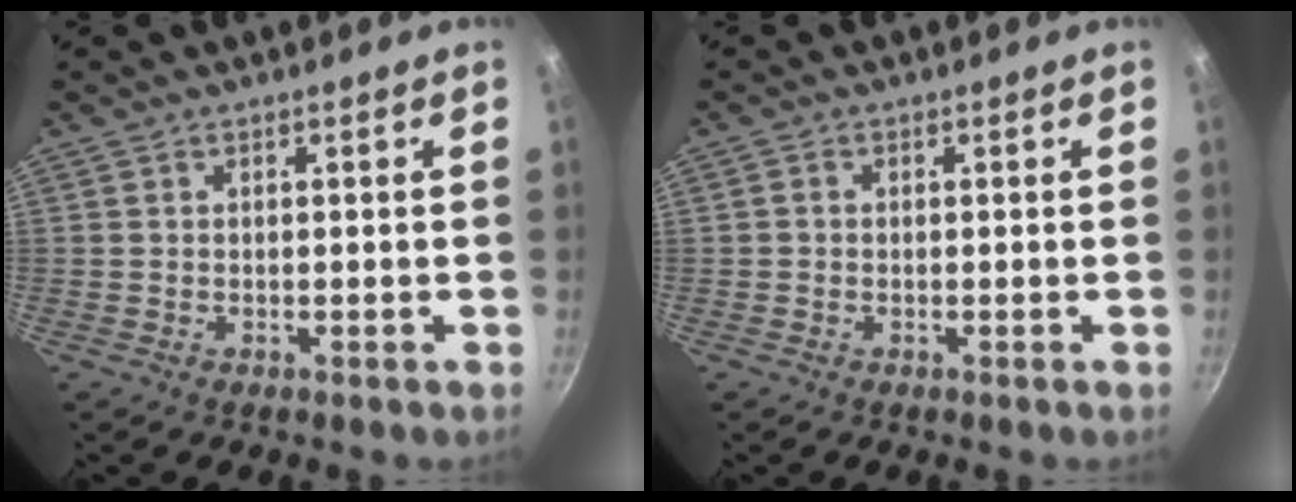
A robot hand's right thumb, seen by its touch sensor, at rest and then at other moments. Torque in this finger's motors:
{"motor_torque": [-0.43, 0.27, -0.21, 0.05, 0.08]}